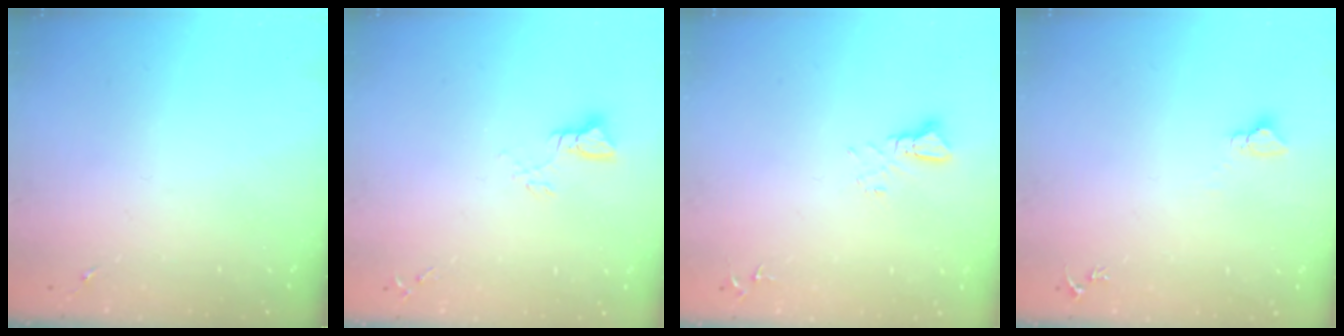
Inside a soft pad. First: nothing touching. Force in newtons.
{"total": 3.5, "press": 3.4, "slide": 0.3}
{"total": 3.6, "press": 3.6, "slide": 0.3}
{"total": 2.8, "press": 2.8, "slide": 0.2}